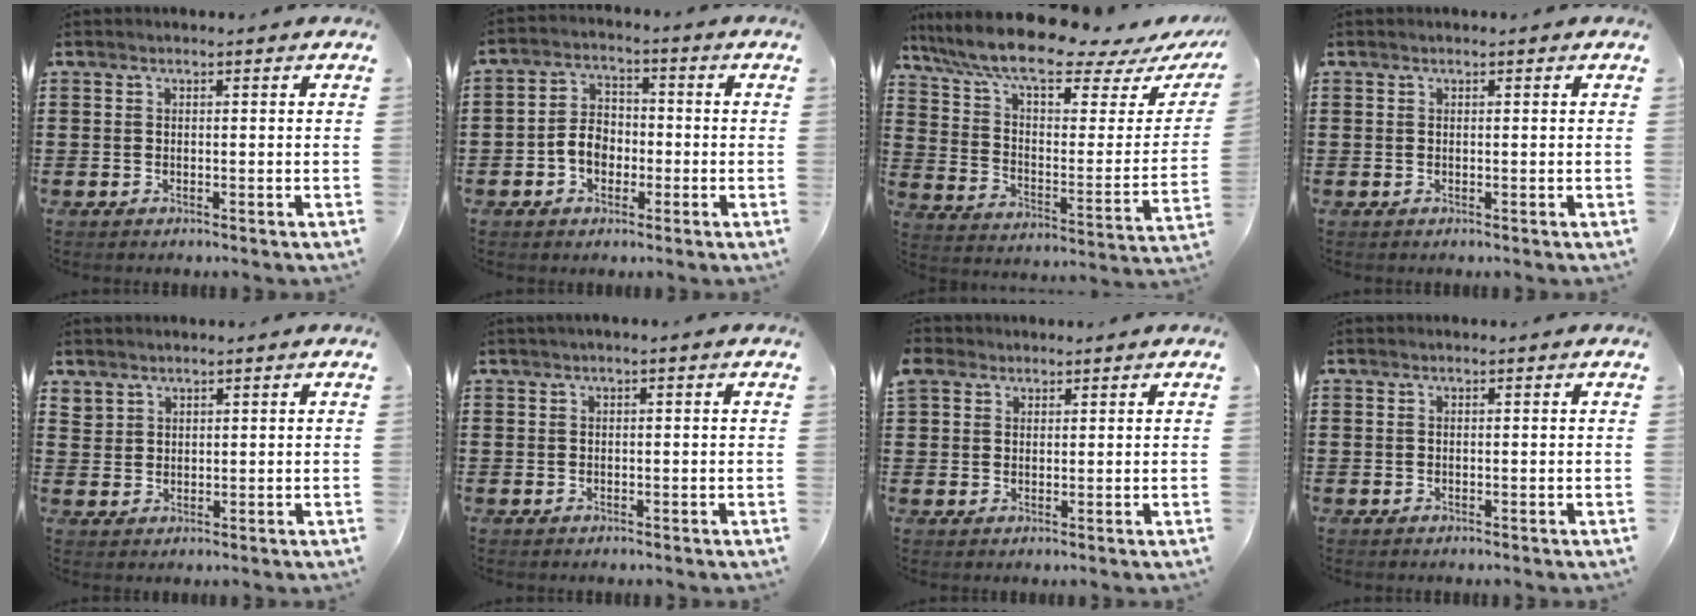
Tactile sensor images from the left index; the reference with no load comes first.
{"total": 4.8, "force": [-1.7, 3.6, 2.7], "torque": [-0.062, 0.011, -0.036]}
{"total": 11.4, "force": [9.3, 1.7, 6.4], "torque": [-0.147, -0.060, 0.158]}
{"total": 0.0}
{"total": 2.0, "force": [1.8, 1.0, -0.1], "torque": [-0.004, 0.003, 0.036]}
{"total": 0.6, "force": [-0.2, 0.1, 0.6], "torque": [-0.008, -0.004, -0.003]}
{"total": 2.6, "force": [1.8, 2.0, 0.1], "torque": [-0.014, 0.011, 0.034]}
{"total": 0.0}